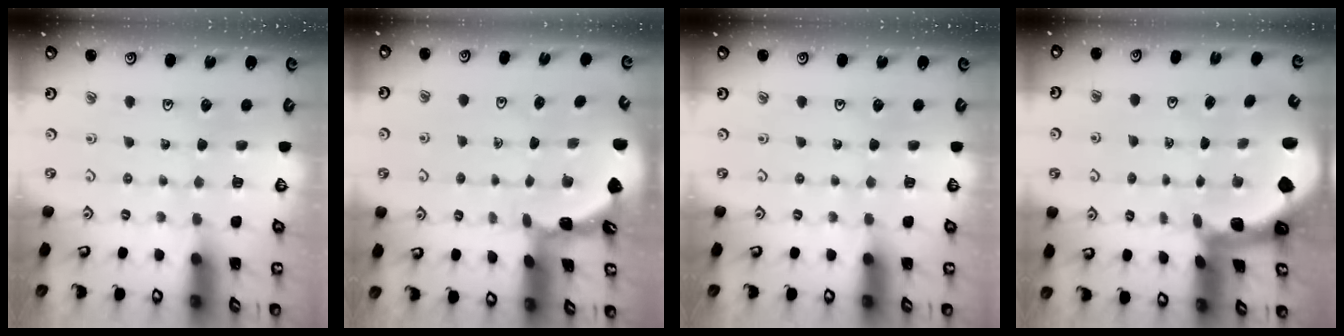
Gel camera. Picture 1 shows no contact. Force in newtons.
{"total": 1.8, "press": 1.8, "slide": 0.1}
{"total": 0.0}
{"total": 1.9, "press": 1.9, "slide": 0.6}